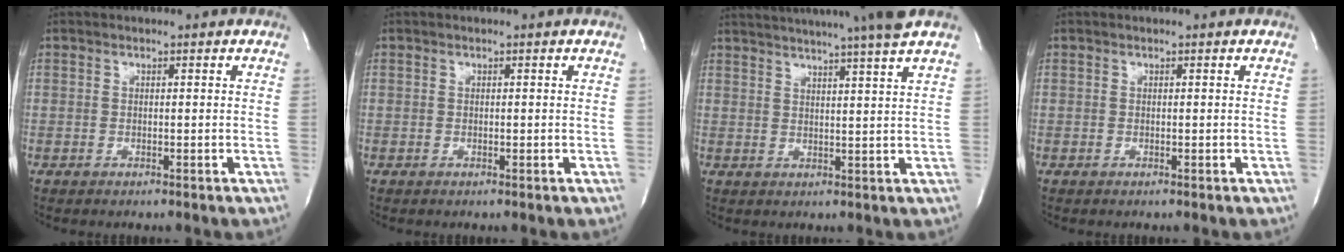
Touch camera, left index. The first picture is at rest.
{"total": 0.0}
{"total": 14.9, "force": [13.0, -2.0, 7.0], "torque": [-0.121, -0.024, 0.172]}
{"total": 0.0}